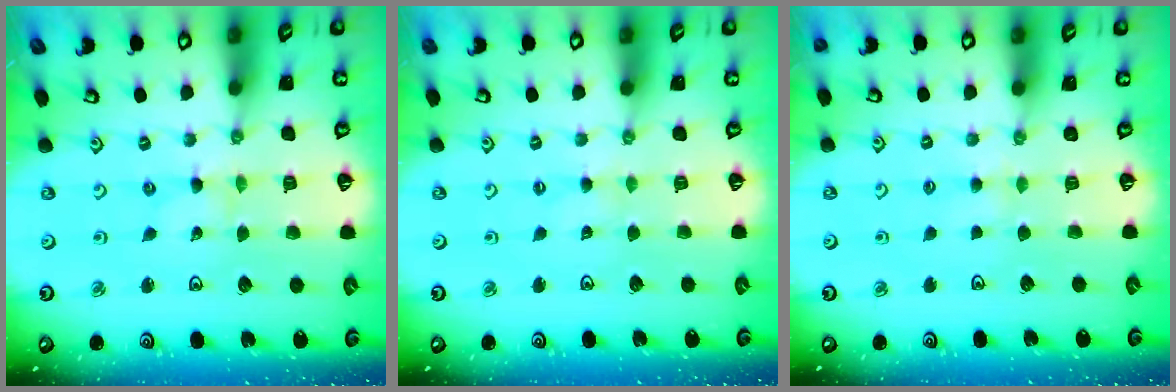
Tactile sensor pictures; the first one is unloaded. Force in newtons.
{"total": 0.0}
{"total": 3.0, "press": 3.0, "slide": 0.4}